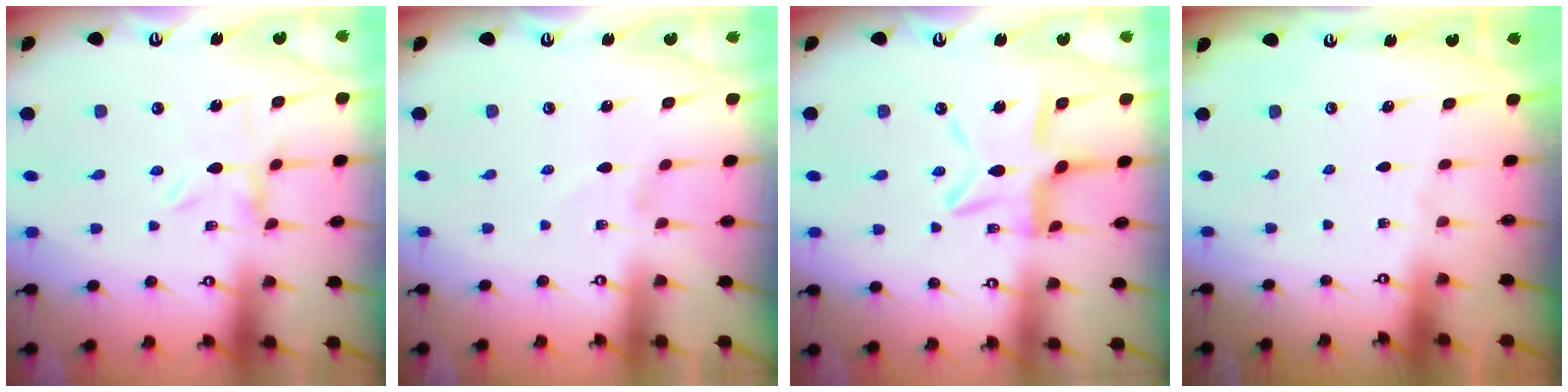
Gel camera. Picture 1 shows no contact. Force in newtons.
{"total": 1.2, "press": 1.2, "slide": 0.1}
{"total": 9.9, "press": 9.9, "slide": 0.9}
{"total": 0.0}